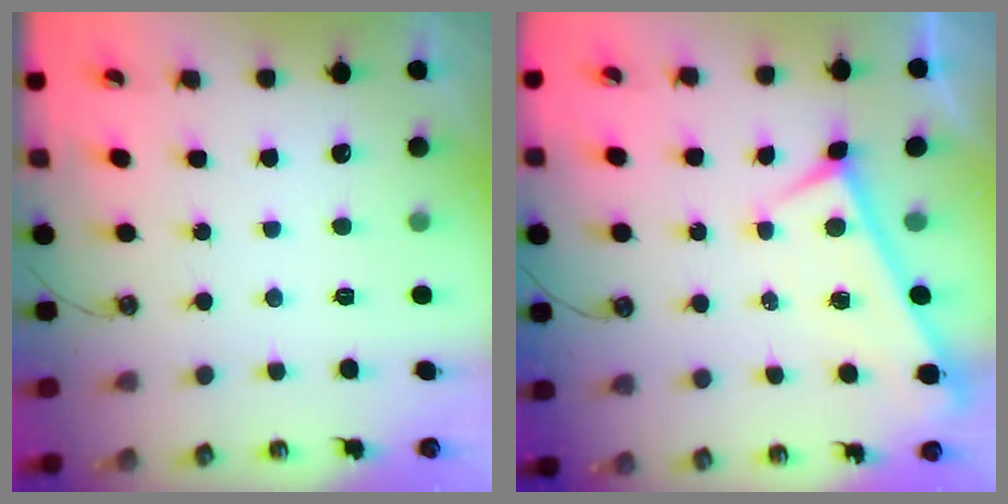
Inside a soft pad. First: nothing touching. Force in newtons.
{"total": 0.0}